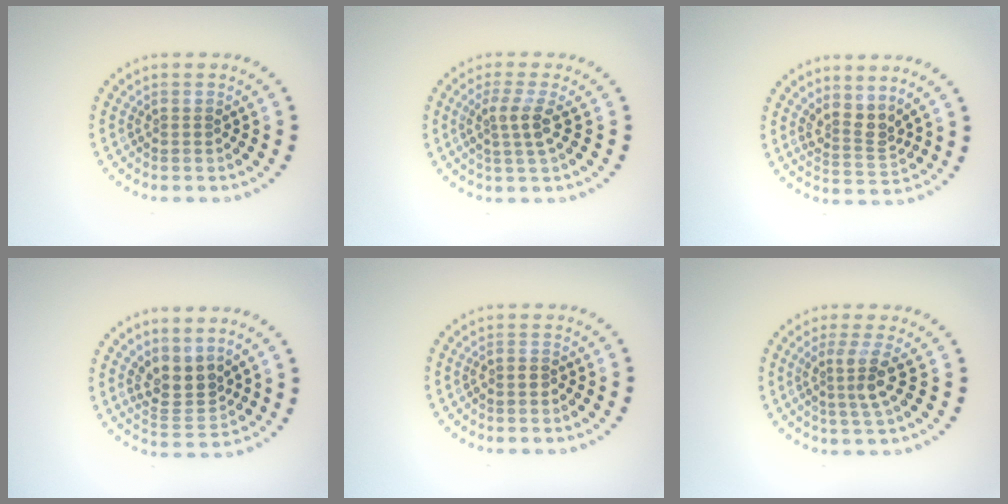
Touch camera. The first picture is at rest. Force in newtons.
{"total": 2.6, "press": 2.0, "slide": 1.6}
{"total": 2.7, "press": 2.0, "slide": 1.8}
{"total": 3.2, "press": 2.8, "slide": 1.6}
{"total": 0.7, "press": 0.5, "slide": 0.5}
{"total": 2.9, "press": 2.2, "slide": 1.9}